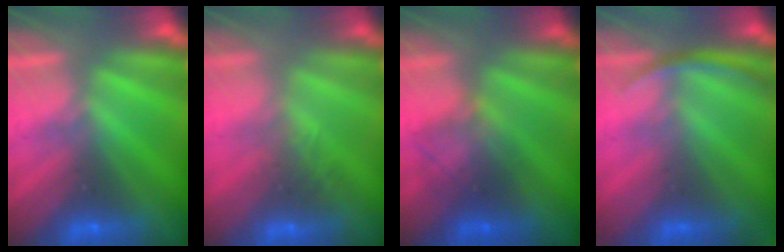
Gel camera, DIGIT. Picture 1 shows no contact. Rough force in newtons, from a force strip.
{"total": 2.7}
{"total": 2.0}
{"total": 2.9}